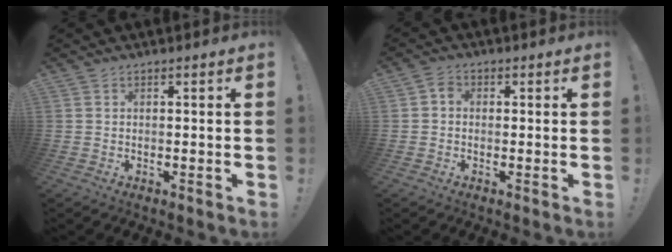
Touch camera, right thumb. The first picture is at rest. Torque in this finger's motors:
{"motor_torque": [0.17, -0.10, -0.11, -0.19, -0.09]}